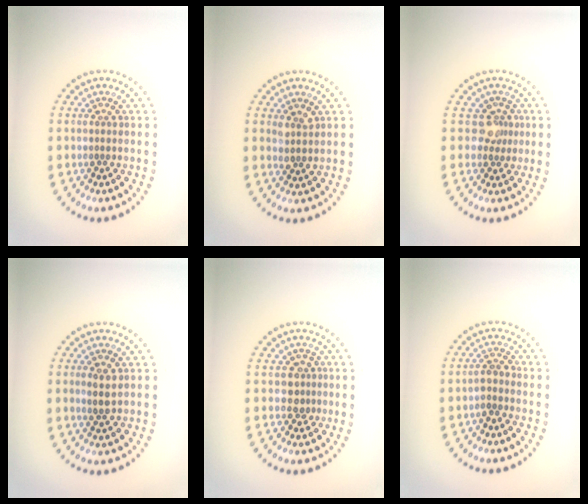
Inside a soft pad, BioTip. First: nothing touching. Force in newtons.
{"total": 1.5, "press": 1.3, "slide": 0.7}
{"total": 2.0, "press": 1.5, "slide": 1.4}
{"total": 2.1, "press": 1.9, "slide": 0.7}
{"total": 2.0, "press": 1.7, "slide": 1.2}
{"total": 1.6, "press": 1.3, "slide": 0.8}